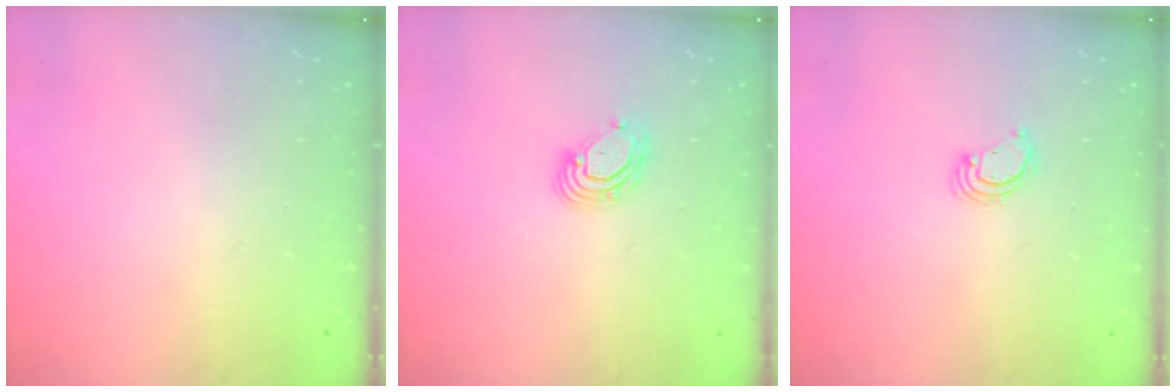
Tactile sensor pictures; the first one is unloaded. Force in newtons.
{"total": 6.2, "press": 6.1, "slide": 0.9}
{"total": 2.6, "press": 2.6, "slide": 0.2}